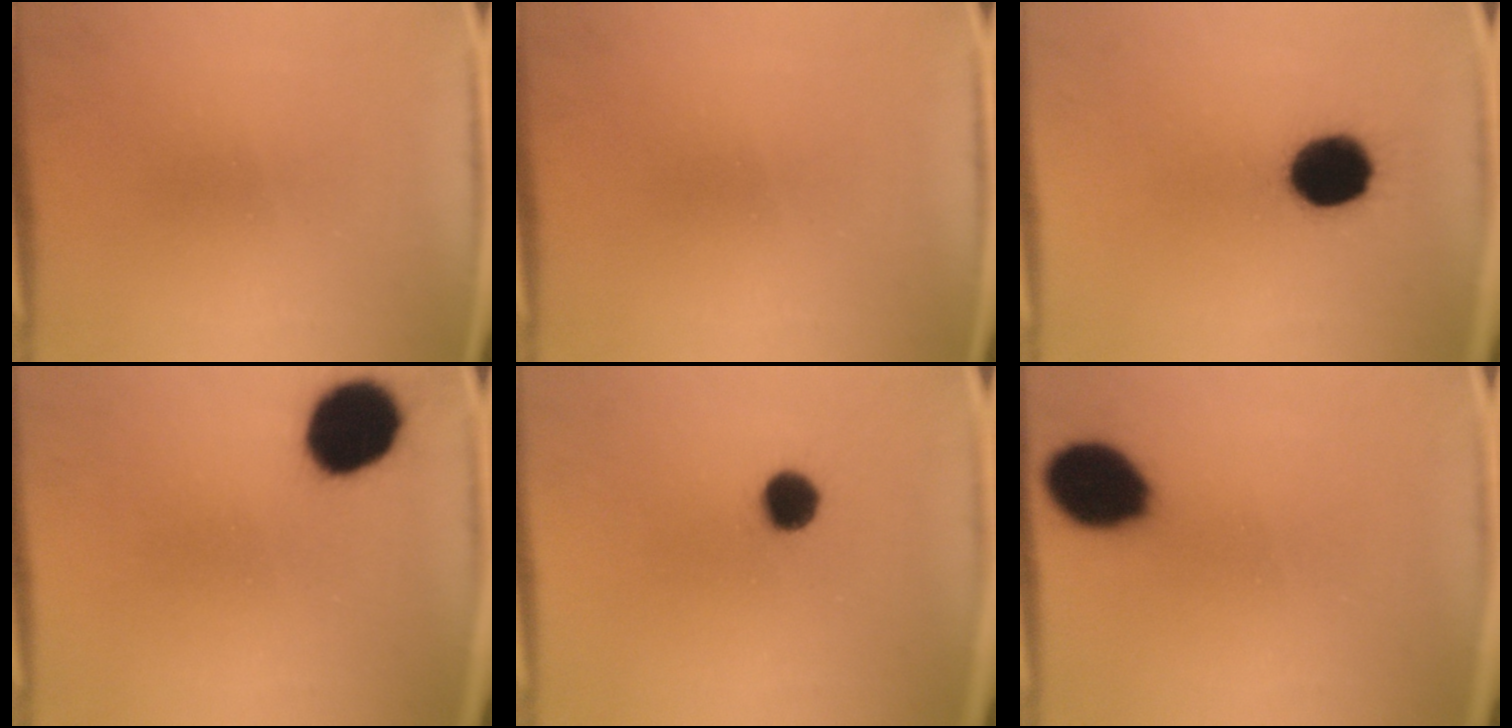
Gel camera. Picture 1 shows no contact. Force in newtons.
{"total": 0.0}
{"total": 13.9}
{"total": 14.9}
{"total": 5.9}
{"total": 11.8}